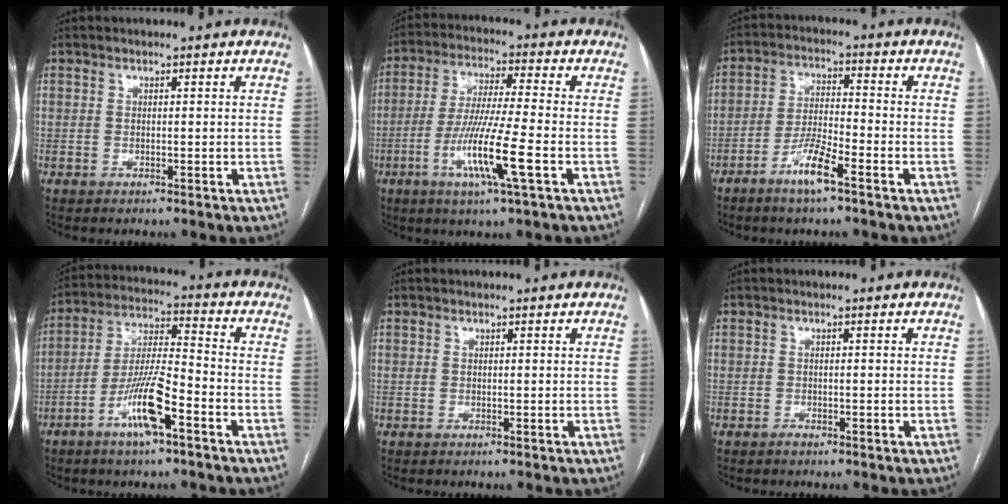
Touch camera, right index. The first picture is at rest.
{"total": 12.0, "force": [-4.2, -0.2, 11.2], "torque": [-0.221, -0.017, -0.080]}
{"total": 6.6, "force": [-4.3, 0.5, 5.1], "torque": [-0.104, -0.003, -0.086]}
{"total": 11.1, "force": [-5.6, 1.6, 9.4], "torque": [-0.183, -0.002, -0.104]}
{"total": 0.0}
{"total": 0.6, "force": [-0.4, 0.2, 0.3], "torque": [-0.005, 0.001, -0.007]}